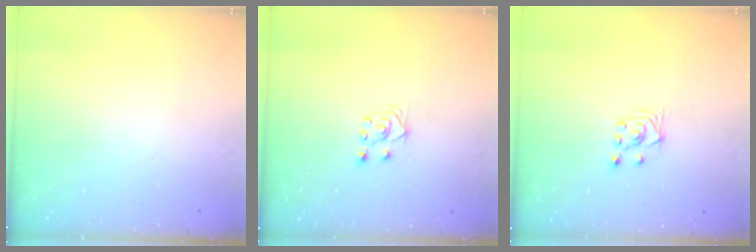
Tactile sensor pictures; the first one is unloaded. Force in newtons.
{"total": 4.1, "press": 4.1, "slide": 0.7}
{"total": 2.6, "press": 2.5, "slide": 1.0}